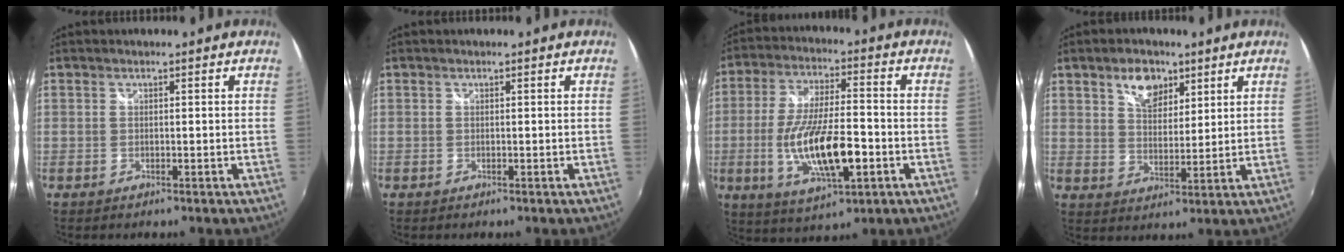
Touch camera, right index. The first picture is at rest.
{"total": 0.0}
{"total": 15.6, "force": [-4.4, 4.7, 14.2], "torque": [-0.281, -0.019, -0.071]}
{"total": 7.4, "force": [4.4, 4.4, 4.0], "torque": [-0.058, 0.009, 0.078]}